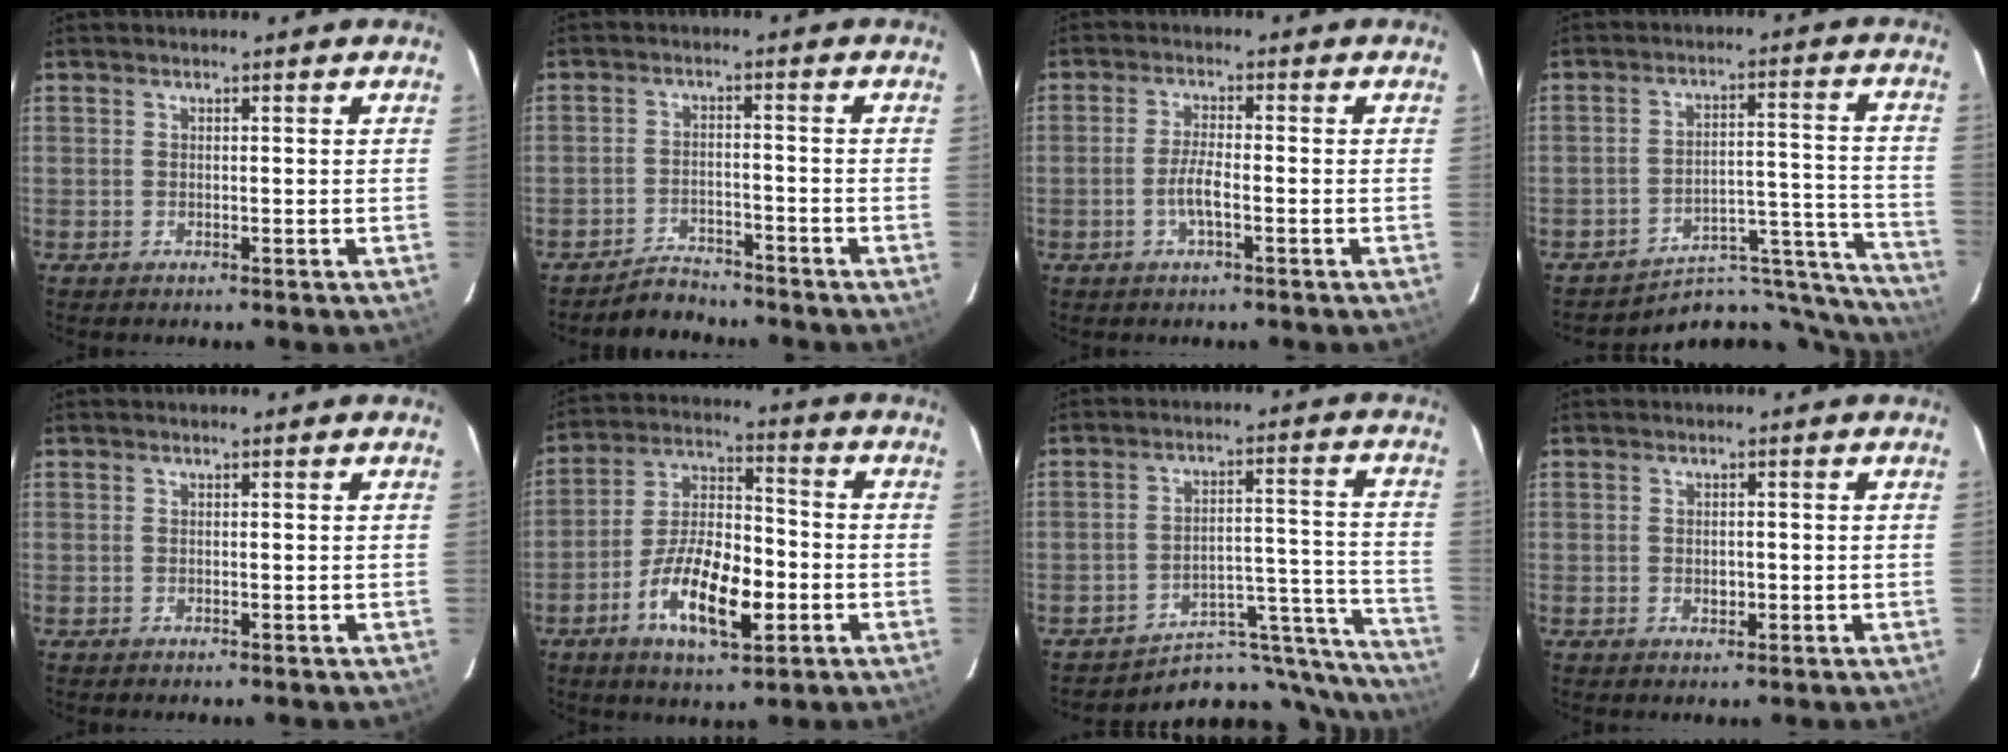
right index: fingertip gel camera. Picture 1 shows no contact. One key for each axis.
{"total": 4.6, "fx": -4.3, "fy": 1.6, "fz": 0.1, "tx": -0.017, "ty": 0.012, "tz": -0.070}
{"total": 3.7, "fx": -1.5, "fy": 0.6, "fz": 3.4, "tx": -0.071, "ty": 0.000, "tz": -0.029}
{"total": 17.5, "fx": -16.9, "fy": 3.8, "fz": 2.5, "tx": -0.006, "ty": 0.054, "tz": -0.237}
{"total": 0.0}
{"total": 14.7, "fx": -5.4, "fy": 6.1, "fz": 12.3, "tx": -0.236, "ty": 0.003, "tz": -0.092}
{"total": 16.9, "fx": -15.6, "fy": 5.1, "fz": 3.9, "tx": -0.027, "ty": 0.049, "tz": -0.213}
{"total": 1.7, "fx": -0.3, "fy": 1.3, "fz": 1.0, "tx": -0.014, "ty": 0.002, "tz": -0.003}